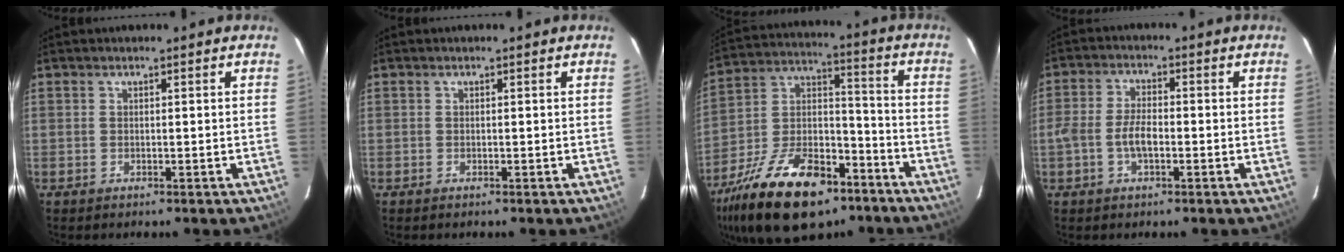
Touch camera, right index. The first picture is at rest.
{"total": 0.0}
{"total": 24.1, "force": [-15.1, 11.8, 14.6], "torque": [-0.292, -0.001, -0.247]}
{"total": 5.0, "force": [-1.6, 2.2, 4.2], "torque": [-0.090, 0.007, -0.031]}